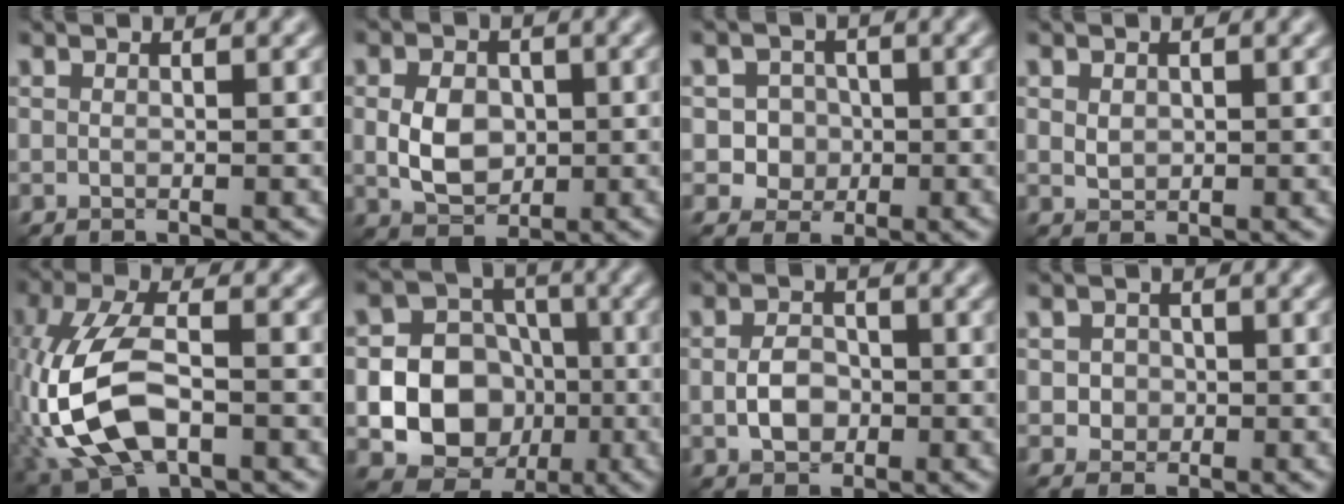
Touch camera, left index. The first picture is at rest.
{"total": 4.1, "force": [-0.2, 3.0, 2.8], "torque": [-0.059, -0.003, -0.005]}
{"total": 3.1, "force": [-0.3, 2.9, 1.0], "torque": [-0.001, 0.006, -0.020]}
{"total": 1.2, "force": [0.2, 1.0, 0.7], "torque": [-0.016, -0.002, 0.006]}
{"total": 10.4, "force": [-2.7, 5.5, 8.5], "torque": [-0.198, 0.001, -0.064]}
{"total": 11.1, "force": [-2.3, 10.0, 4.3], "torque": [-0.075, -0.001, -0.059]}
{"total": 3.1, "force": [-0.6, 2.2, 2.0], "torque": [-0.041, 0.001, -0.017]}
{"total": 1.8, "force": [-0.1, 1.7, 0.6], "torque": [0.000, 0.002, -0.001]}